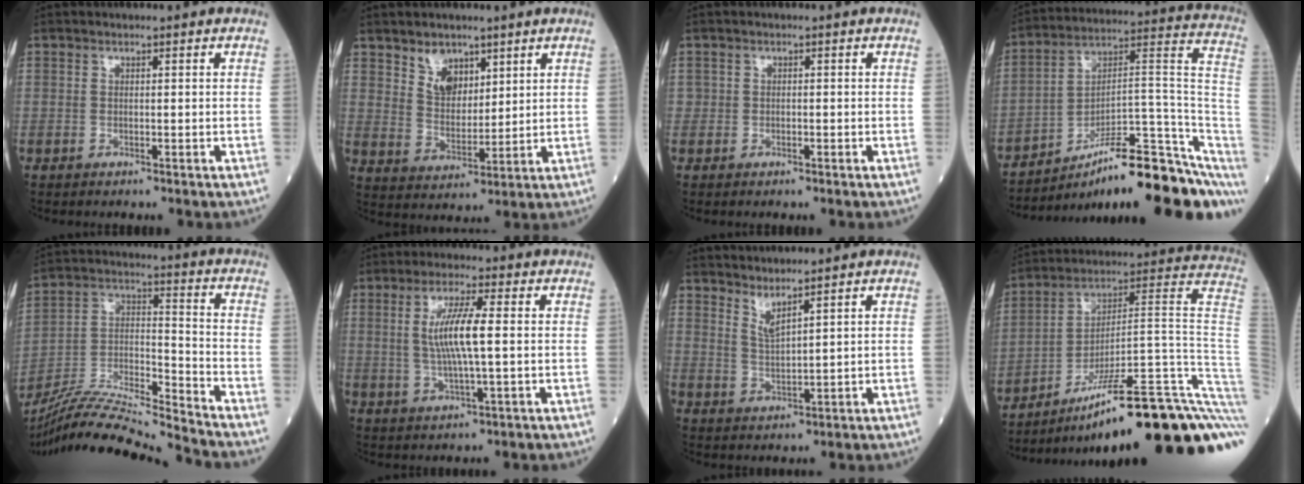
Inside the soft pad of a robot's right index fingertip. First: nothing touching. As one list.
[{"total": 5.9, "force": [3.8, 3.6, 2.7], "torque": [-0.051, 0.001, 0.078]}, {"total": 0.8, "force": [-0.2, 0.7, 0.3], "torque": [-0.004, 0.003, -0.003]}, {"total": 22.0, "force": [-14.4, 3.8, 16.2], "torque": [-0.137, 0.059, -0.212]}, {"total": 17.7, "force": [-16.6, -1.4, 5.8], "torque": [-0.102, 0.006, -0.297]}, {"total": 7.7, "force": [0.8, 0.6, 7.6], "torque": [-0.153, 0.001, 0.014]}, {"total": 3.1, "force": [2.5, -0.3, 1.7], "torque": [-0.038, -0.017, 0.056]}, {"total": 30.0, "force": [-20.3, 0.8, 22.1], "torque": [-0.187, 0.015, -0.302]}]